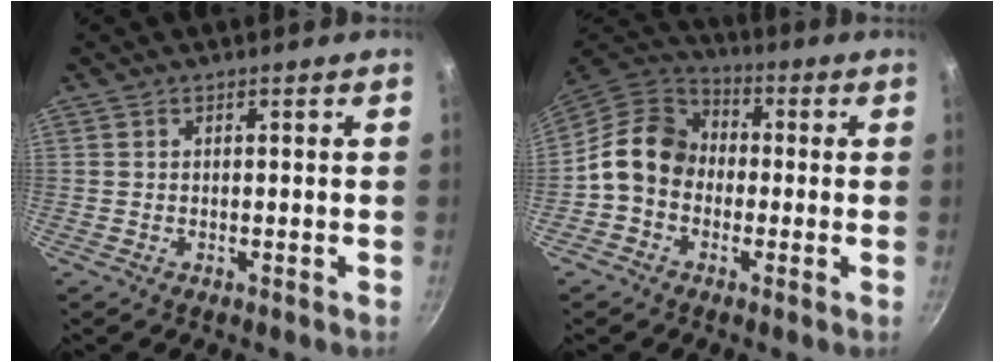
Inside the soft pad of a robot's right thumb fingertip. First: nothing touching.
{"total": 11.8, "force": [-1.1, 9.8, 6.5], "torque": [-0.083, 0.036, -0.043]}